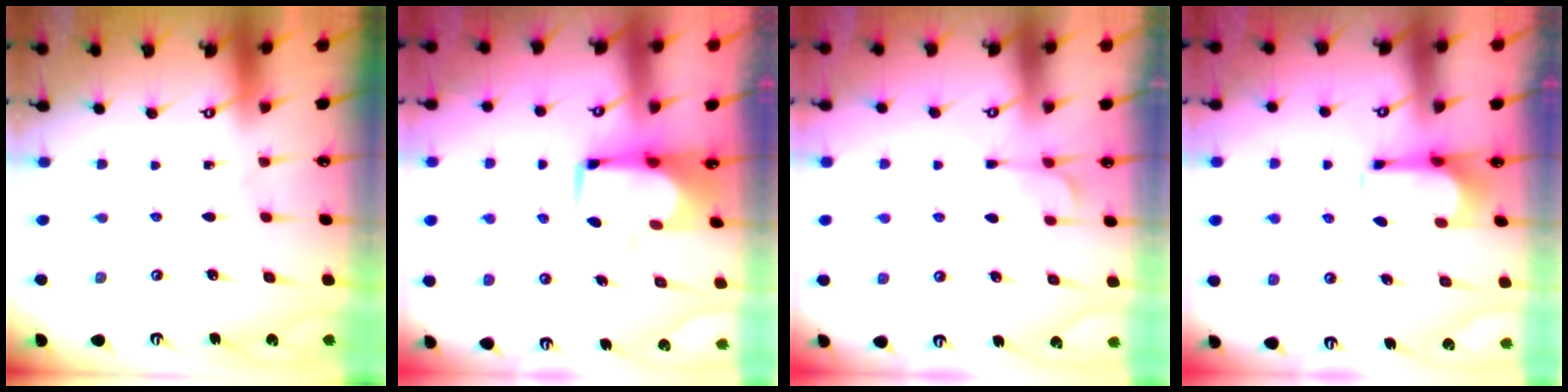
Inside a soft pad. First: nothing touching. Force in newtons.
{"total": 0.0}
{"total": 1.1, "press": 0.1, "slide": 1.1}
{"total": 2.0, "press": 1.9, "slide": 0.4}